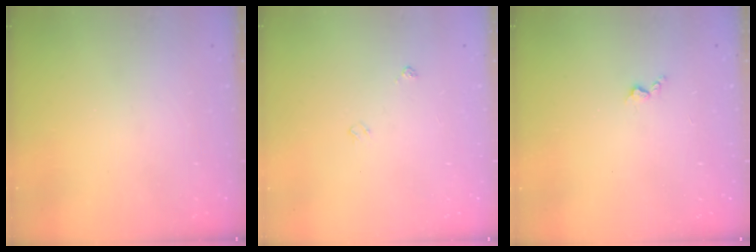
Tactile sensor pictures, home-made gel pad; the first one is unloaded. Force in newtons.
{"total": 3.8, "press": 3.7, "slide": 0.6}
{"total": 2.8, "press": 2.8, "slide": 0.5}